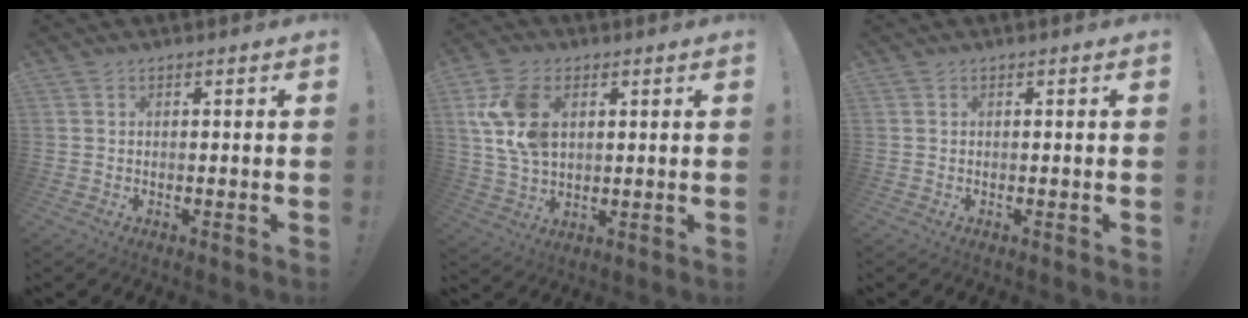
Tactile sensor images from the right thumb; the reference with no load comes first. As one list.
[{"total": 13.0, "force": [3.8, 8.6, 9.1], "torque": [-0.186, -0.003, 0.071]}, {"total": 0.0}]